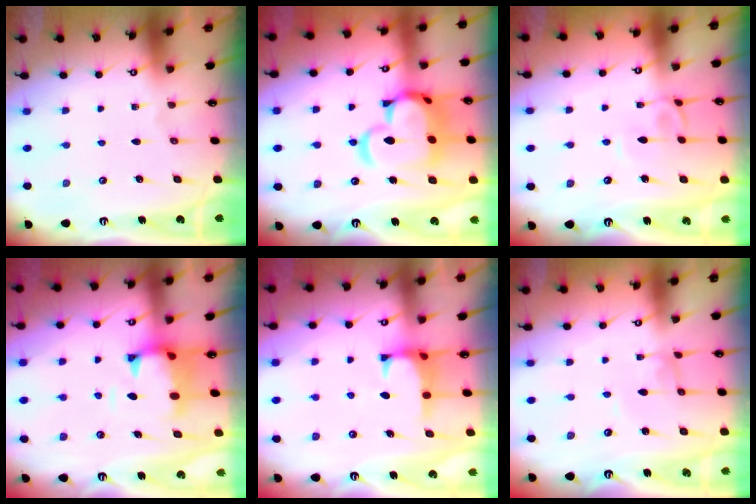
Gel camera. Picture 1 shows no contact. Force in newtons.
{"total": 12.1, "press": 12.0, "slide": 1.6}
{"total": 2.4, "press": 2.4, "slide": 0.3}
{"total": 1.2, "press": 0.3, "slide": 1.1}
{"total": 1.1, "press": 0.9, "slide": 0.6}
{"total": 2.8, "press": 2.8, "slide": 0.1}